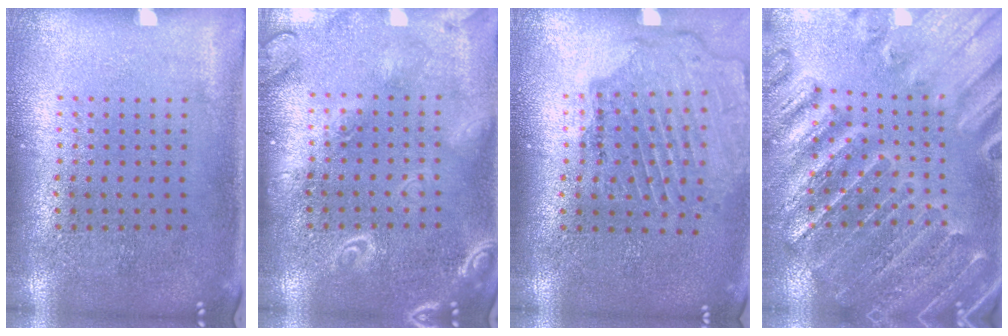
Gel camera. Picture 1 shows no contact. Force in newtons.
{"total": 3.7, "press": 3.6, "slide": 0.5}
{"total": 1.6, "press": 1.6, "slide": 0.2}
{"total": 2.8, "press": 2.8, "slide": 0.4}